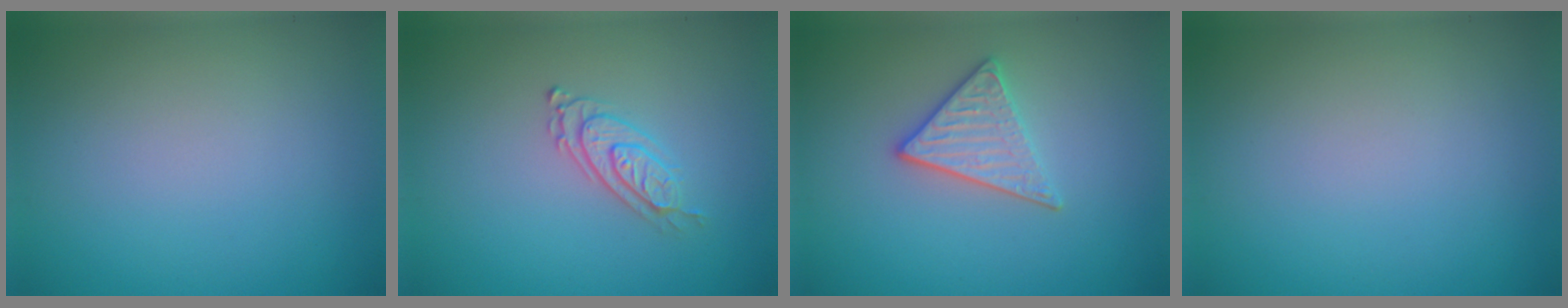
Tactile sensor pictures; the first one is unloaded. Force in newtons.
{"total": 2.4, "press": 2.0, "slide": 1.4}
{"total": 2.9, "press": 2.7, "slide": 1.1}
{"total": 0.0}